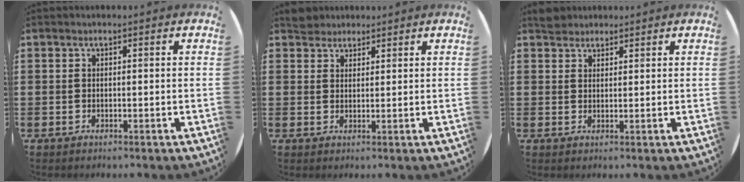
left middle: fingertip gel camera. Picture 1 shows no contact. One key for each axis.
{"total": 2.7, "fx": 2.5, "fy": 1.0, "fz": -0.1, "tx": 0.003, "ty": 0.002, "tz": 0.048}
{"total": 2.2, "fx": 2.1, "fy": 0.8, "fz": -0.1, "tx": 0.006, "ty": 0.003, "tz": 0.040}